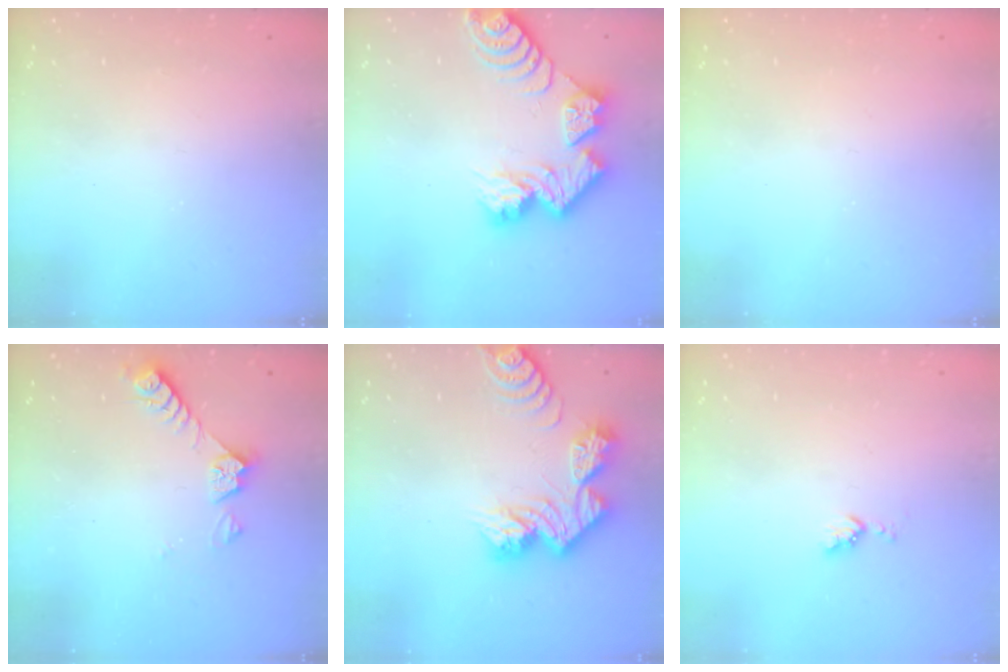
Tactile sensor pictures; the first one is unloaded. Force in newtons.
{"total": 12.7, "press": 12.6, "slide": 1.0}
{"total": 0.0}
{"total": 4.9, "press": 4.8, "slide": 0.6}
{"total": 13.0, "press": 13.0, "slide": 1.1}
{"total": 3.9, "press": 3.9, "slide": 0.5}